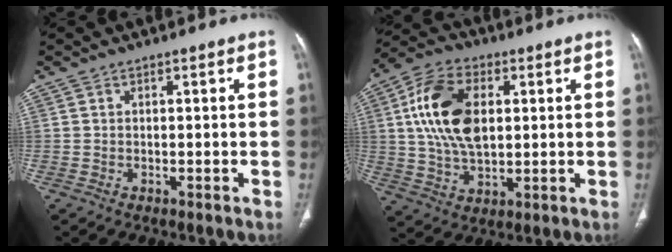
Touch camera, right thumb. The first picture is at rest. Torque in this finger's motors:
{"motor_torque": [1.92, 2.33, 1.54, -0.16, 0.53]}